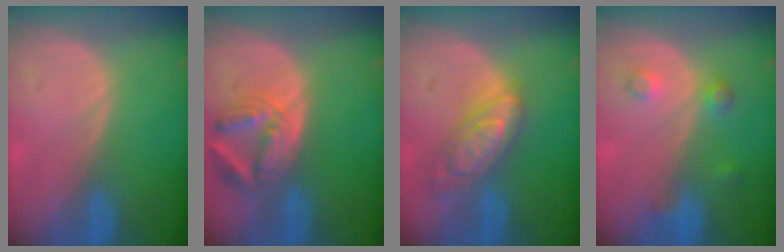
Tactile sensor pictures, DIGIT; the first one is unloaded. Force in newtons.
{"total": 6.5, "press": 6.4, "slide": 1.3}
{"total": 7.1, "press": 7.1, "slide": 0.4}
{"total": 3.2, "press": 3.1, "slide": 0.8}